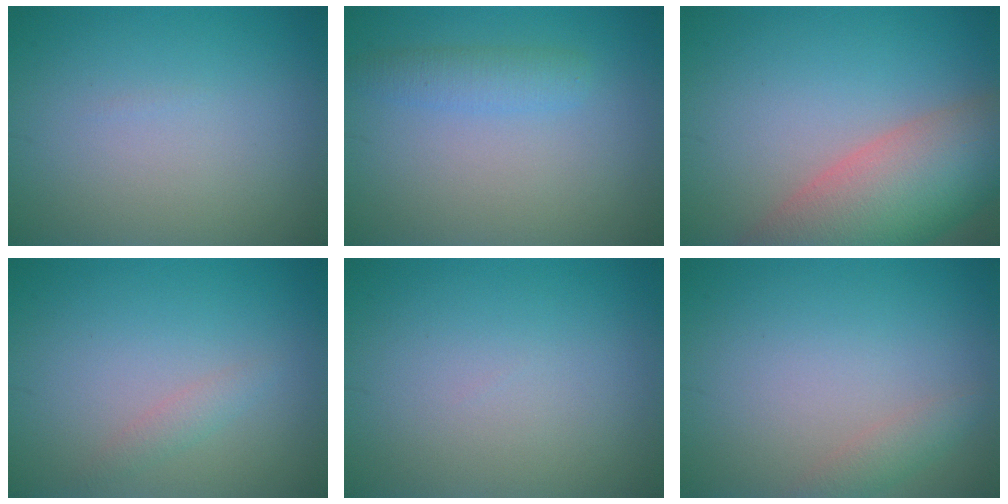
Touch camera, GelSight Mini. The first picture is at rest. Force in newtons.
{"total": 2.2, "press": 2.2, "slide": 0.1}
{"total": 10.3, "press": 10.3, "slide": 1.0}
{"total": 1.2, "press": 1.2, "slide": 0.0}
{"total": 0.0}
{"total": 1.6, "press": 1.6, "slide": 0.2}